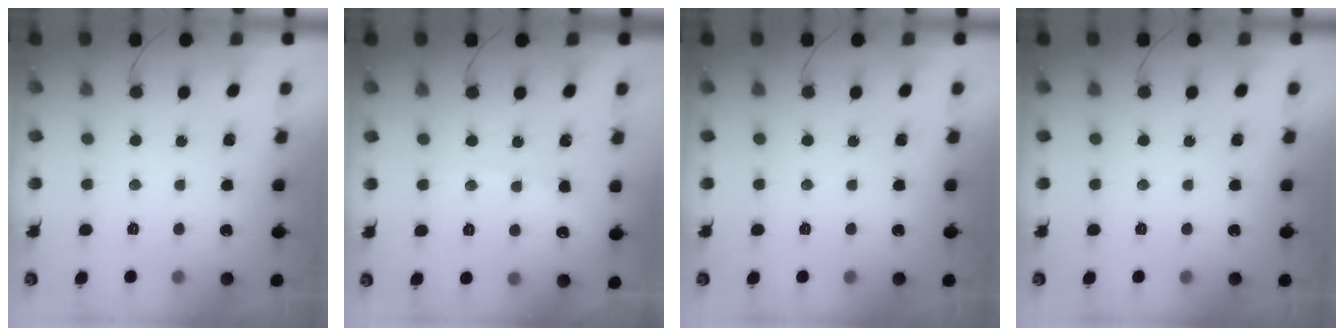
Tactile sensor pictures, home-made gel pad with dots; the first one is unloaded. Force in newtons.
{"total": 5.2, "press": 5.2, "slide": 0.7}
{"total": 0.0}
{"total": 0.0}